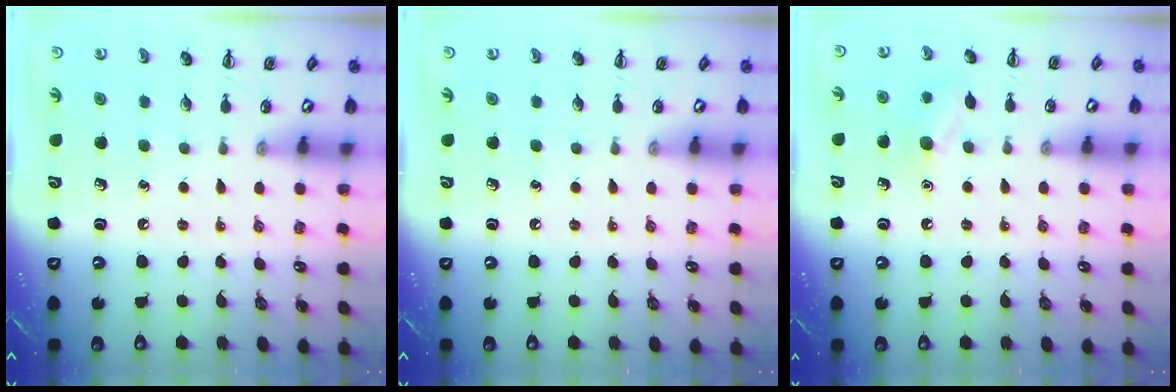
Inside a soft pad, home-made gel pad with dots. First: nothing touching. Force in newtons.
{"total": 0.0}
{"total": 7.8, "press": 7.8, "slide": 1.2}